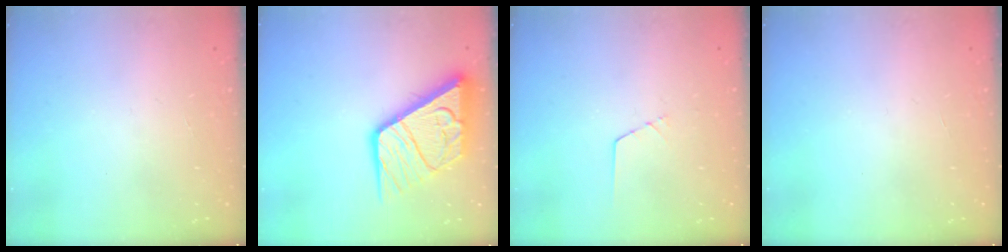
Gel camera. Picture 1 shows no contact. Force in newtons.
{"total": 17.9, "press": 17.8, "slide": 1.9}
{"total": 1.6, "press": 1.6, "slide": 0.1}
{"total": 0.0}